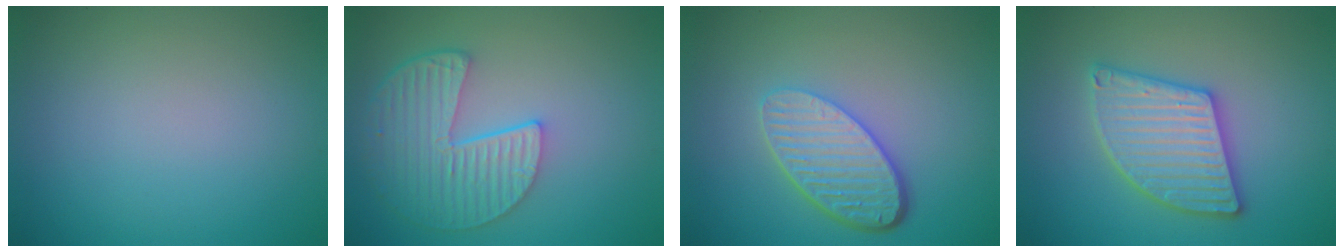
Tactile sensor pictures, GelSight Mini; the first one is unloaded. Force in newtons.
{"total": 5.6, "press": 4.3, "slide": 3.5}
{"total": 5.3, "press": 3.8, "slide": 3.6}
{"total": 5.5, "press": 5.4, "slide": 0.7}